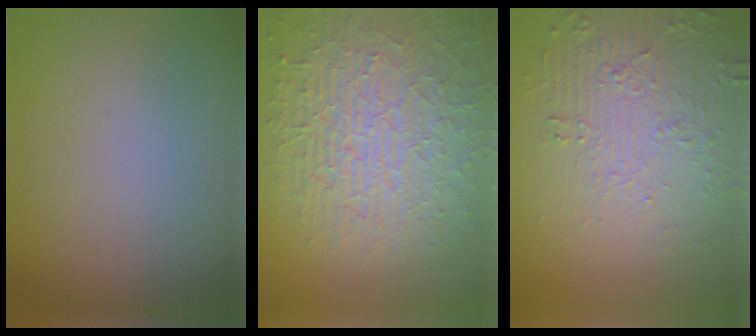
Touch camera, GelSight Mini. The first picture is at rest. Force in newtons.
{"total": 8.6, "press": 6.1, "slide": 6.1}
{"total": 5.7, "press": 3.9, "slide": 4.2}